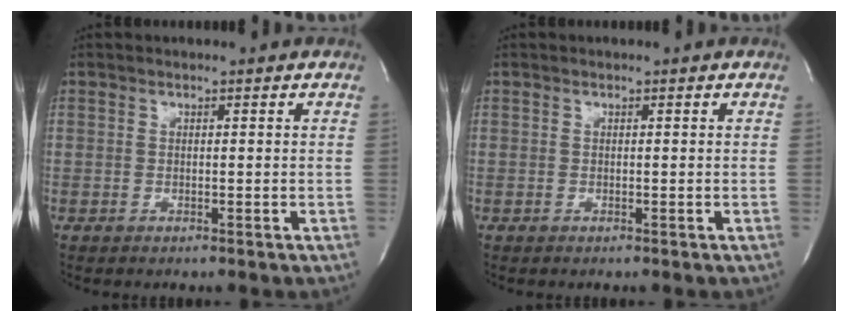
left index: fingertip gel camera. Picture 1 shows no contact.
{"total": 0.0}